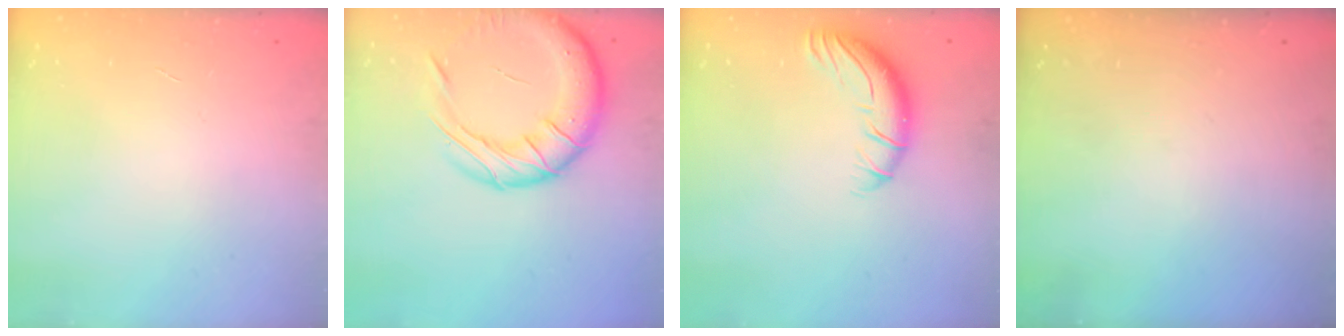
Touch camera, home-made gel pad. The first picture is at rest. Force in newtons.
{"total": 18.7, "press": 18.6, "slide": 1.6}
{"total": 10.2, "press": 10.1, "slide": 1.7}
{"total": 0.0}